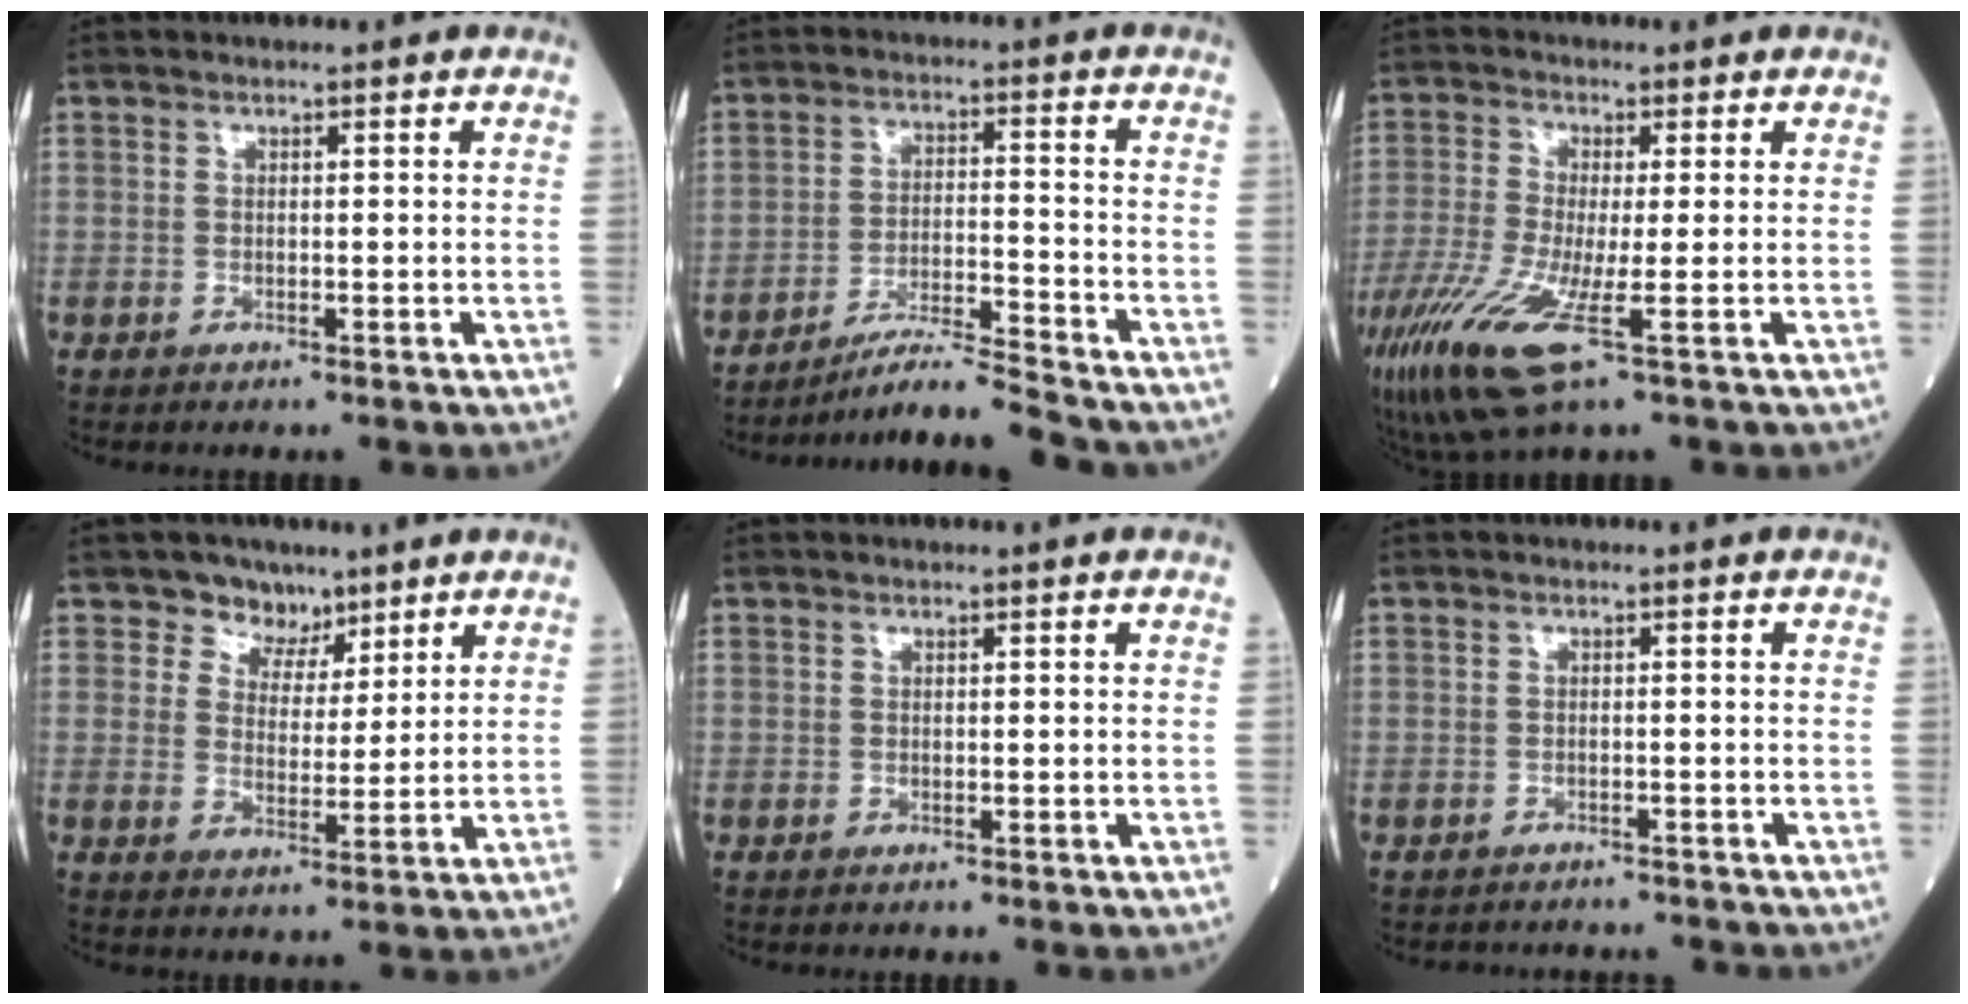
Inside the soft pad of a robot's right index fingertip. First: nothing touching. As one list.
[{"total": 9.1, "force": [-8.5, -1.0, 3.1], "torque": [-0.051, -0.010, -0.146]}, {"total": 12.6, "force": [-5.5, 2.1, 11.1], "torque": [-0.245, -0.034, -0.098]}, {"total": 5.3, "force": [3.9, 3.6, 0.3], "torque": [-0.001, 0.000, 0.066]}, {"total": 0.0}, {"total": 4.0, "force": [-3.8, 1.2, -0.4], "torque": [0.008, 0.002, -0.050]}]